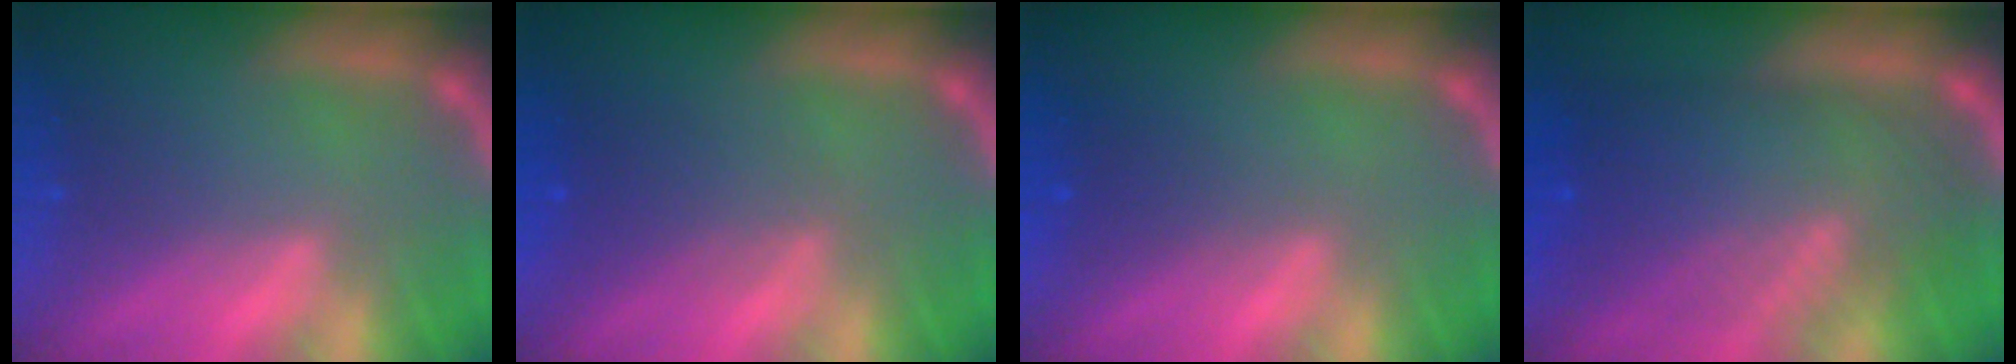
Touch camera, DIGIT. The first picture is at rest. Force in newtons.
{"total": 3.0}
{"total": 1.4}
{"total": 9.6}